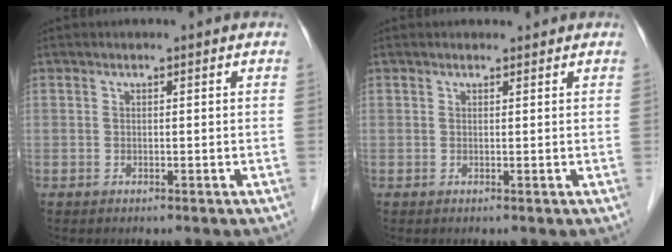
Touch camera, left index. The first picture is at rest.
{"total": 0.9, "force": [0.9, 0.4, 0.0], "torque": [-0.008, 0.006, 0.012]}